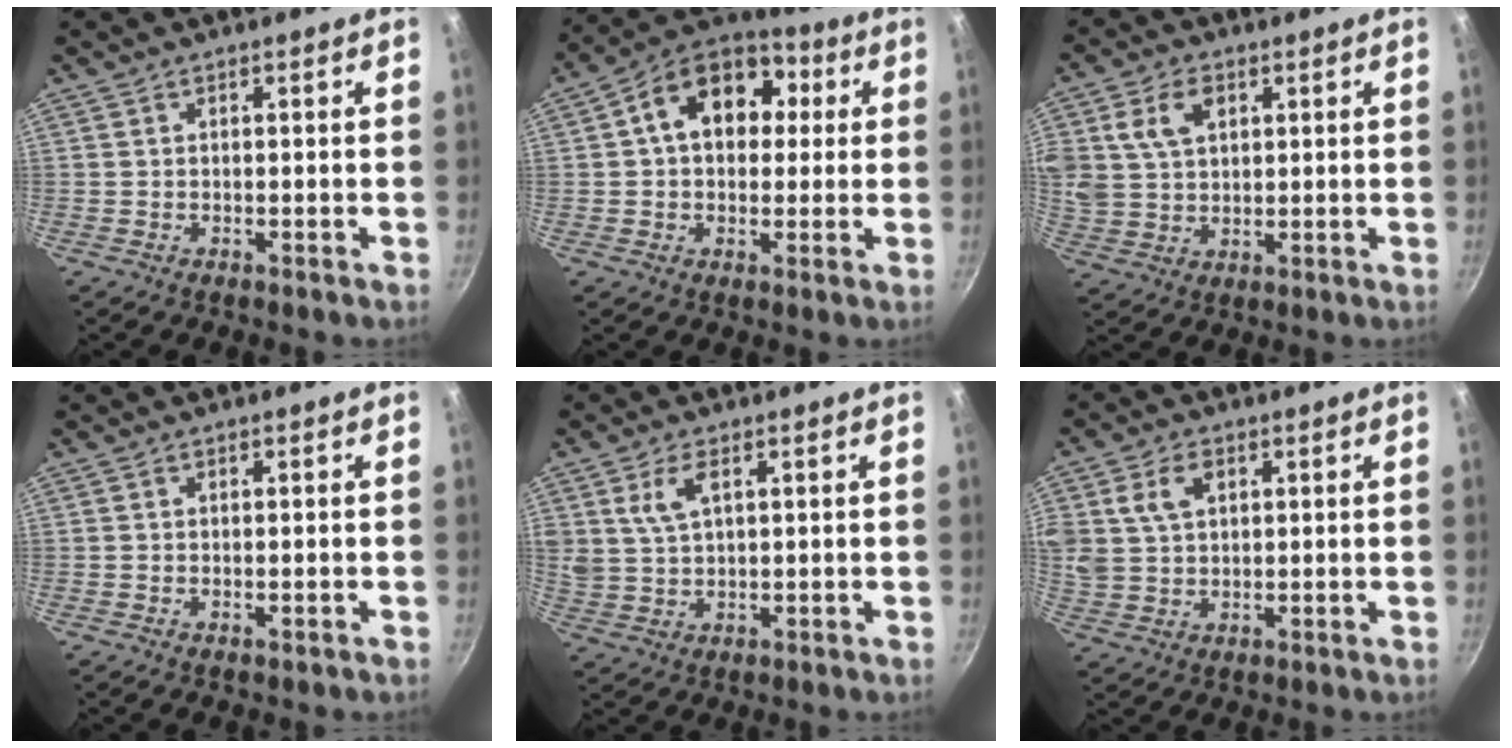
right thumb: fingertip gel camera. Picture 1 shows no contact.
{"total": 15.2, "force": [3.0, 11.0, 10.1], "torque": [-0.122, 0.027, 0.026]}
{"total": 9.8, "force": [3.5, 7.0, 6.0], "torque": [-0.101, -0.004, 0.067]}
{"total": 0.5, "force": [-0.1, 0.2, 0.5], "torque": [-0.006, -0.001, -0.002]}
{"total": 5.8, "force": [2.4, 3.1, 4.3], "torque": [-0.077, -0.006, 0.052]}
{"total": 8.9, "force": [3.1, 6.4, 5.4], "torque": [-0.097, -0.001, 0.059]}